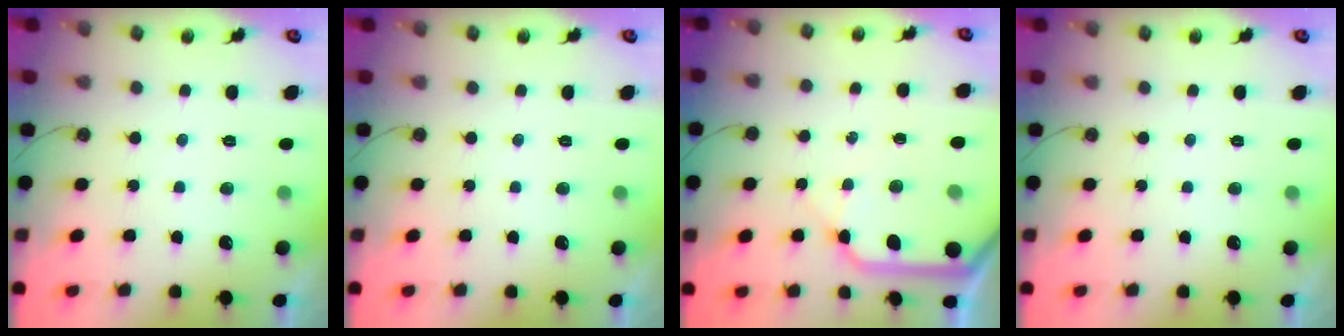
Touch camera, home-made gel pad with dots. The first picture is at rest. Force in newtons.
{"total": 0.0}
{"total": 12.1, "press": 12.0, "slide": 1.4}
{"total": 0.0}